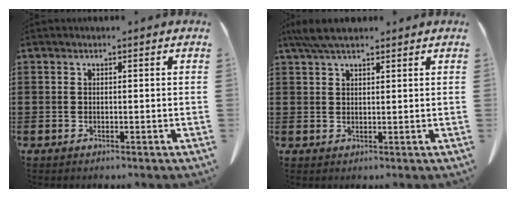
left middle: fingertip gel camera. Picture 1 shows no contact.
{"total": 4.2, "force": [3.2, 1.0, 2.4], "torque": [-0.056, -0.003, 0.061]}